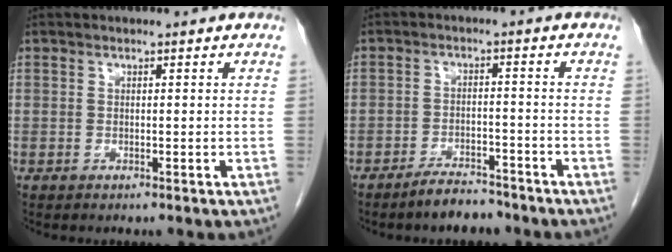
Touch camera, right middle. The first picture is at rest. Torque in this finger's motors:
{"motor_torque": [1.18, -0.96, 0.32, 0.14]}